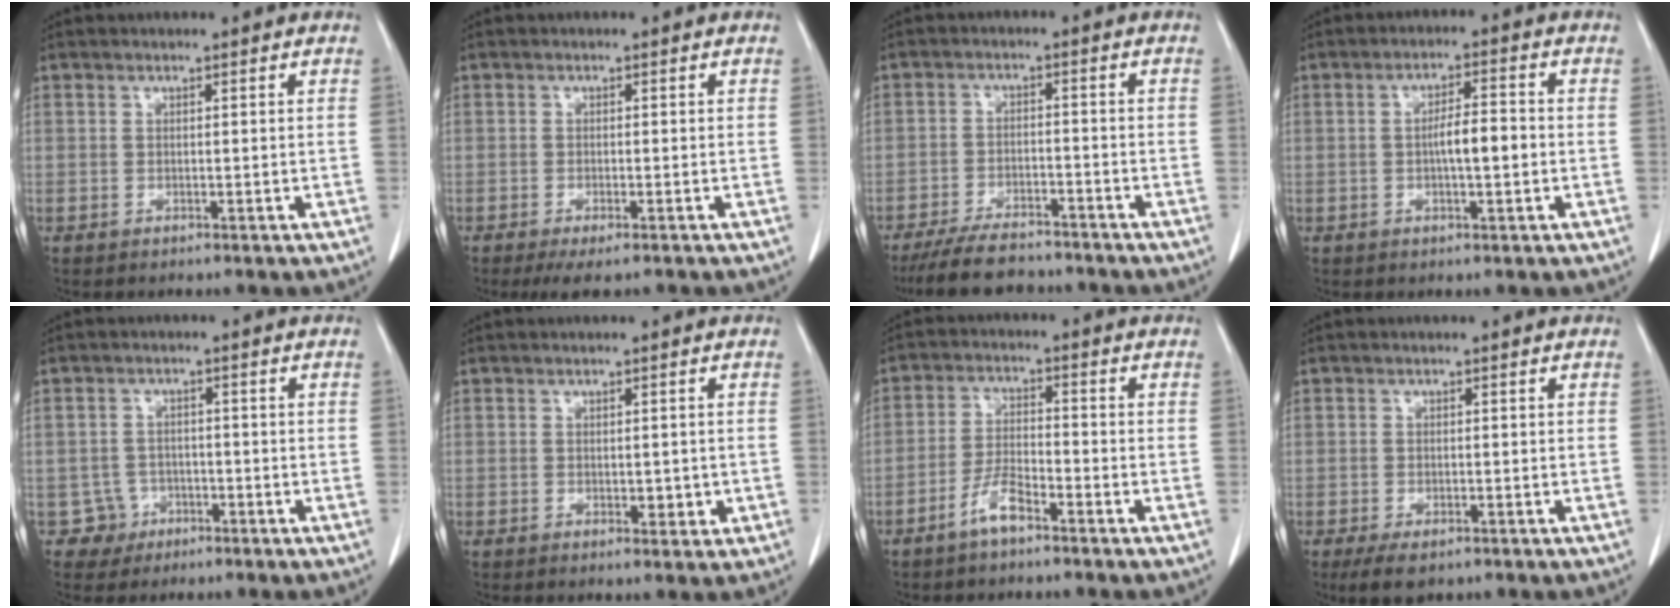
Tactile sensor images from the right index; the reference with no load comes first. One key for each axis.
{"total": 3.7, "fx": -2.7, "fy": 0.8, "fz": 2.4, "tx": -0.035, "ty": -0.008, "tz": -0.041}
{"total": 8.7, "fx": -7.7, "fy": 2.6, "fz": 3.1, "tx": -0.052, "ty": -0.012, "tz": -0.126}
{"total": 4.7, "fx": -0.6, "fy": 1.0, "fz": 4.6, "tx": -0.084, "ty": 0.007, "tz": -0.009}
{"total": 3.7, "fx": -1.6, "fy": 3.2, "fz": -0.8, "tx": 0.023, "ty": 0.017, "tz": -0.027}
{"total": 2.1, "fx": -0.2, "fy": 1.2, "fz": 1.7, "tx": -0.017, "ty": 0.001, "tz": 0.004}
{"total": 4.7, "fx": -3.4, "fy": 1.0, "fz": 3.1, "tx": -0.068, "ty": 0.002, "tz": -0.068}
{"total": 3.5, "fx": -2.2, "fy": 1.8, "fz": 2.1, "tx": -0.040, "ty": -0.006, "tz": -0.029}